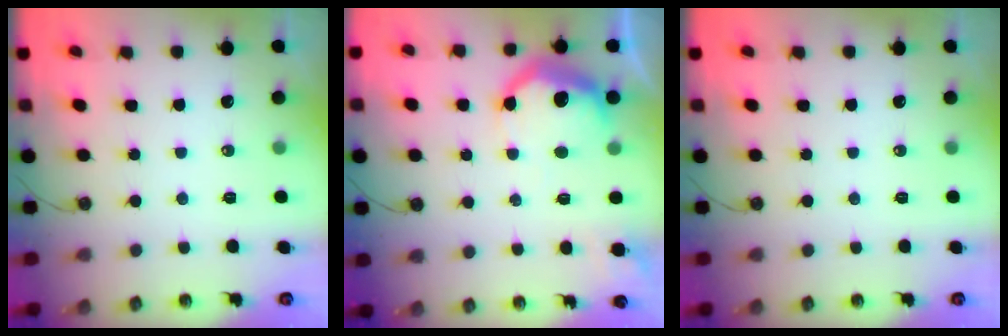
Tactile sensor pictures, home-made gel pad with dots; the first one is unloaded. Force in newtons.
{"total": 13.1, "press": 13.1, "slide": 0.8}
{"total": 0.0}